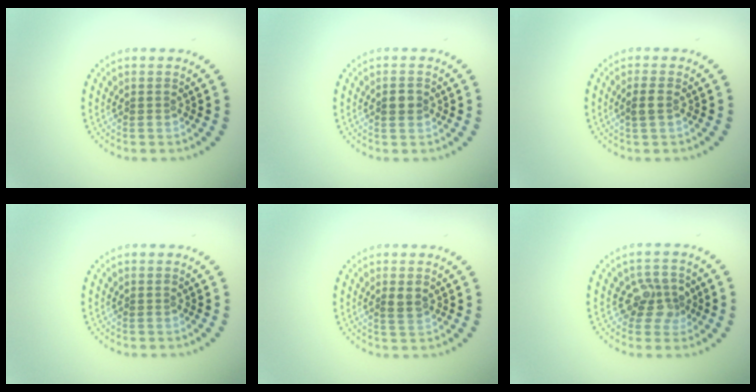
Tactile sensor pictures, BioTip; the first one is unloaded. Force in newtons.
{"total": 1.6, "press": 1.6, "slide": 0.1}
{"total": 1.2, "press": 1.2, "slide": 0.3}
{"total": 0.0}
{"total": 1.4, "press": 1.3, "slide": 0.3}
{"total": 2.9, "press": 2.7, "slide": 1.0}